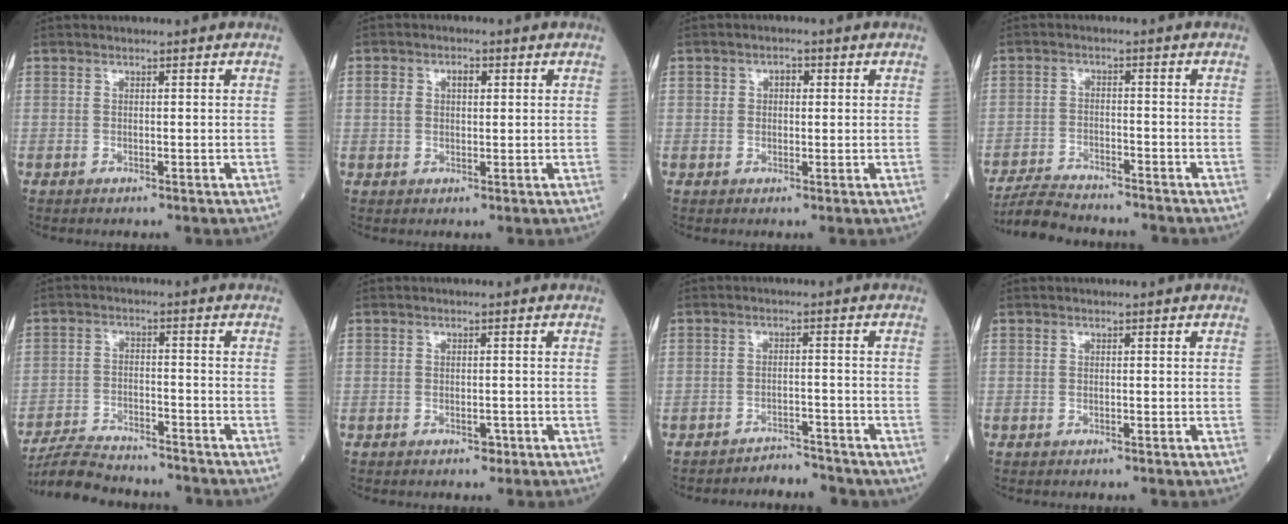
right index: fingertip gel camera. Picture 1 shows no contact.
{"total": 3.5, "force": [1.0, 2.2, 2.6], "torque": [-0.053, 0.017, 0.021]}
{"total": 2.4, "force": [0.6, 1.7, 1.5], "torque": [-0.025, 0.011, 0.009]}
{"total": 8.4, "force": [-8.0, 0.9, 2.4], "torque": [-0.040, -0.011, -0.133]}
{"total": 11.1, "force": [-10.6, 1.4, 3.2], "torque": [-0.054, 0.002, -0.174]}
{"total": 1.2, "force": [-0.8, 0.6, 0.8], "torque": [-0.006, 0.001, -0.009]}
{"total": 4.6, "force": [-4.4, 1.4, -0.4], "torque": [0.010, 0.006, -0.066]}
{"total": 0.0}